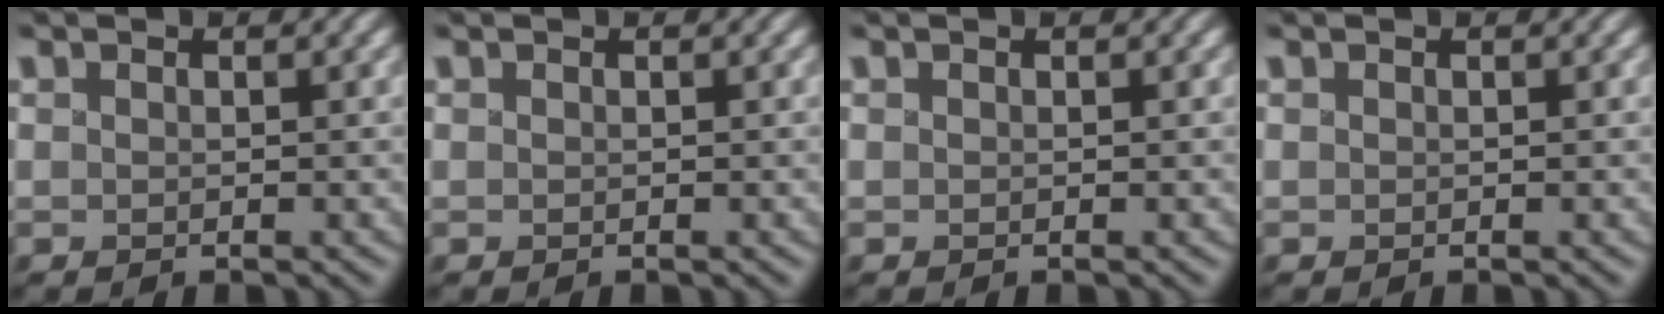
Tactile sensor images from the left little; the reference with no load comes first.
{"total": 0.0}
{"total": 0.0}
{"total": 0.0}